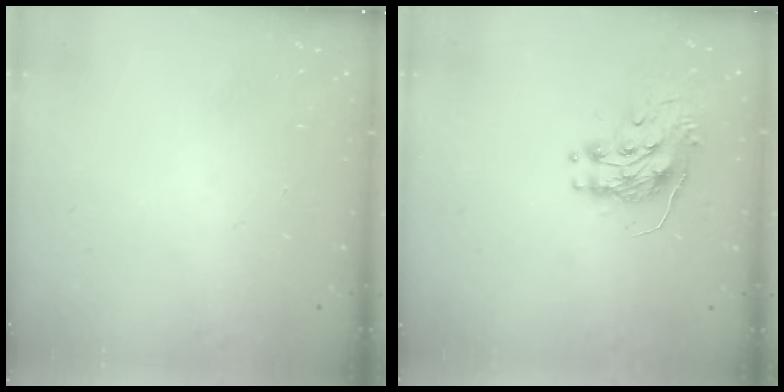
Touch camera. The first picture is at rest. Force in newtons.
{"total": 9.2, "press": 9.2, "slide": 0.7}